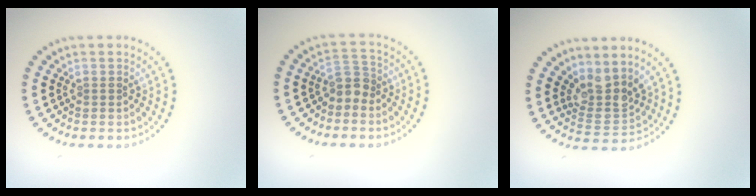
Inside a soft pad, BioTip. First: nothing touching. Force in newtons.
{"total": 2.1, "press": 1.7, "slide": 1.2}
{"total": 3.4, "press": 2.5, "slide": 2.3}